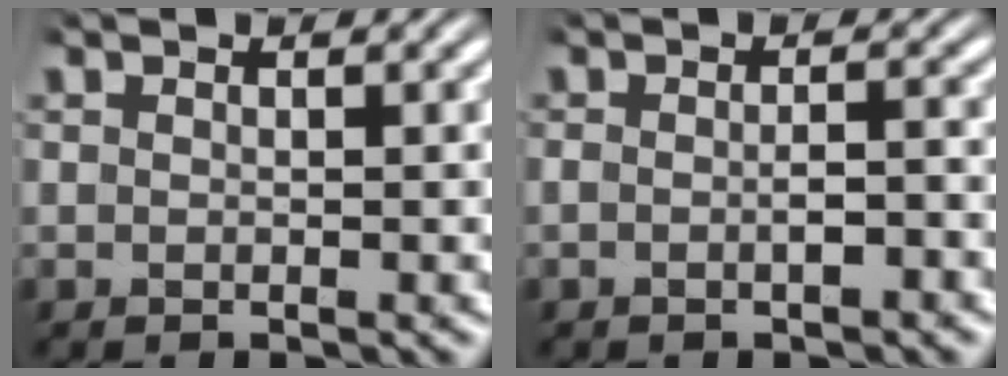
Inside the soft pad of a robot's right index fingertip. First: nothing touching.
{"total": 1.9, "force": [-1.0, 1.1, 1.1], "torque": [-0.026, 0.006, -0.024]}